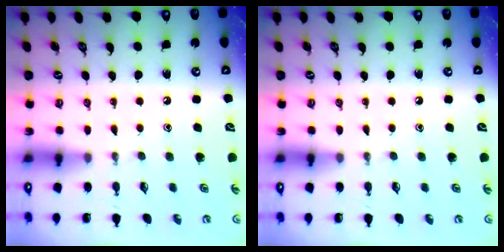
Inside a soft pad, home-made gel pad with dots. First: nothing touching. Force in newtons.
{"total": 0.0}